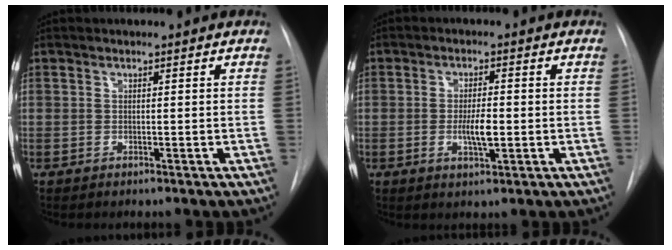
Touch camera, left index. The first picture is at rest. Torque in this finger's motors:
{"motor_torque": [0.95, 0.18, 0.16, 0.04]}